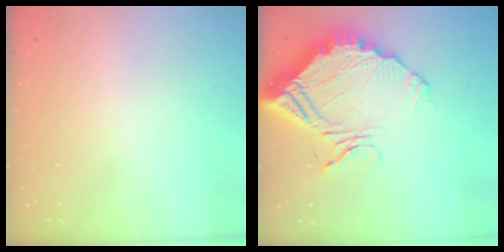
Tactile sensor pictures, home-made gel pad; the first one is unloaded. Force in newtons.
{"total": 15.9, "press": 15.8, "slide": 1.0}